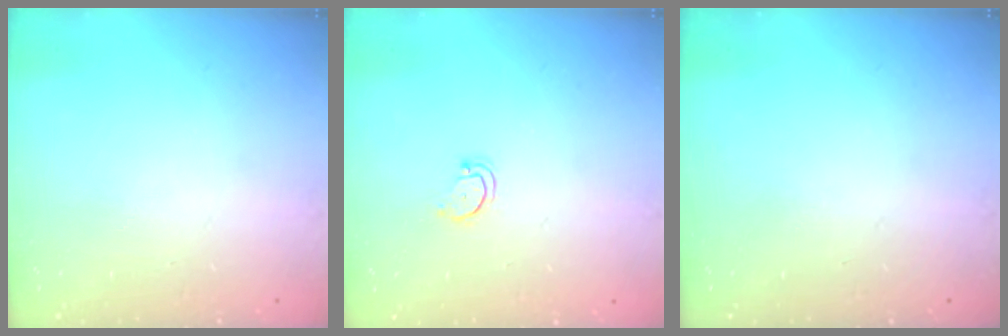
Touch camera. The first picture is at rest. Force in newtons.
{"total": 3.0, "press": 3.0, "slide": 0.2}
{"total": 0.0}